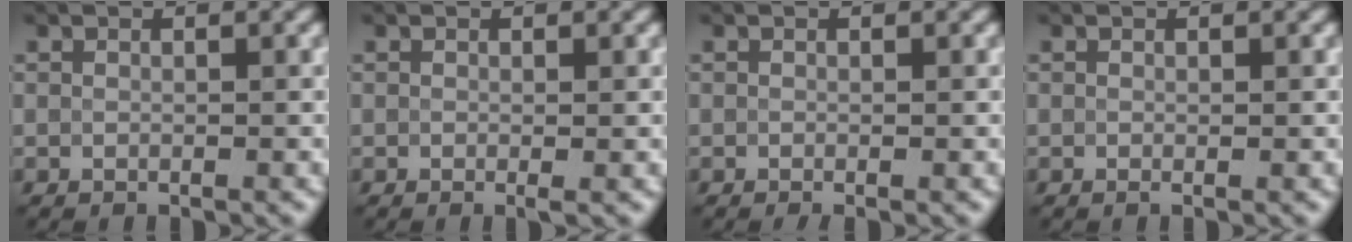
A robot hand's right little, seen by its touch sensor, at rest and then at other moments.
{"total": 0.5, "force": [-0.1, 0.0, 0.5], "torque": [-0.009, -0.004, -0.002]}
{"total": 0.5, "force": [-0.2, 0.1, 0.5], "torque": [-0.009, -0.006, -0.003]}
{"total": 0.0}